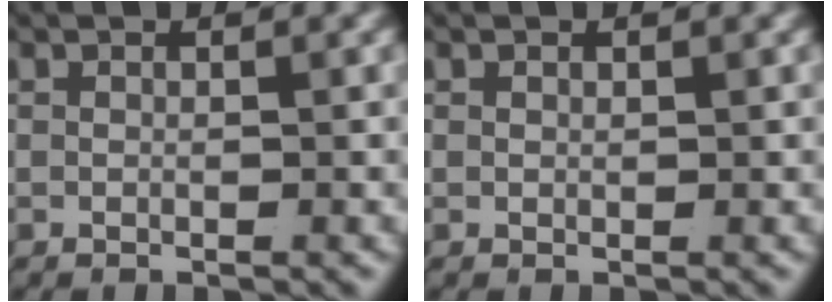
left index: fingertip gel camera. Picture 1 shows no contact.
{"total": 0.0}